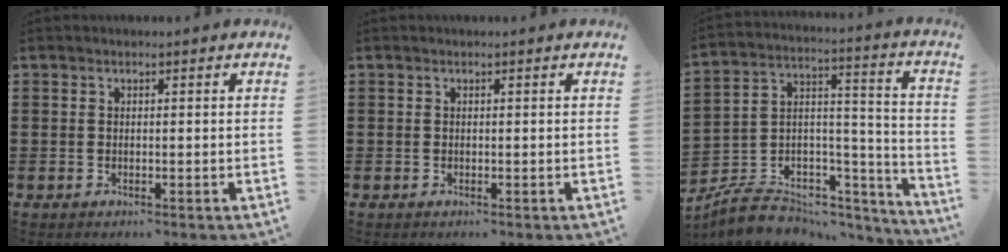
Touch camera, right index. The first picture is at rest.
{"total": 0.0}
{"total": 6.2, "force": [-4.9, 3.6, 1.4], "torque": [-0.027, 0.000, -0.086]}